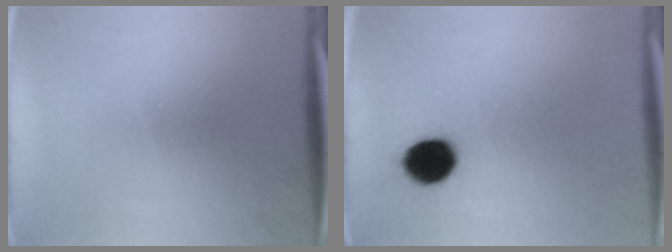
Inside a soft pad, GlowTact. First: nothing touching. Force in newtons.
{"total": 7.8}